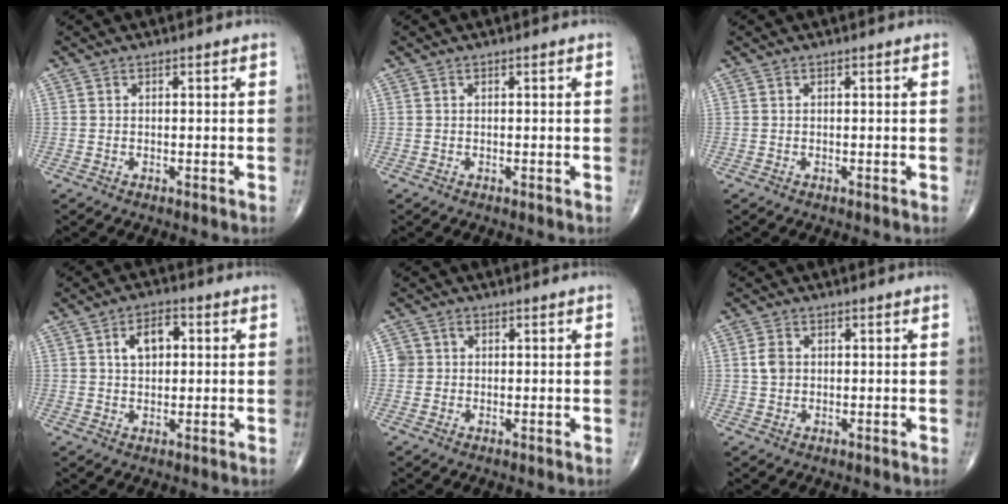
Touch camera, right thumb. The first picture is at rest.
{"total": 0.0}
{"total": 0.0}
{"total": 6.0, "force": [1.5, 3.8, 4.4], "torque": [-0.060, 0.008, 0.021]}
{"total": 2.3, "force": [0.2, 2.2, 0.4], "torque": [0.010, 0.005, 0.000]}
{"total": 2.8, "force": [0.3, 2.2, 1.8], "torque": [-0.029, 0.001, 0.006]}